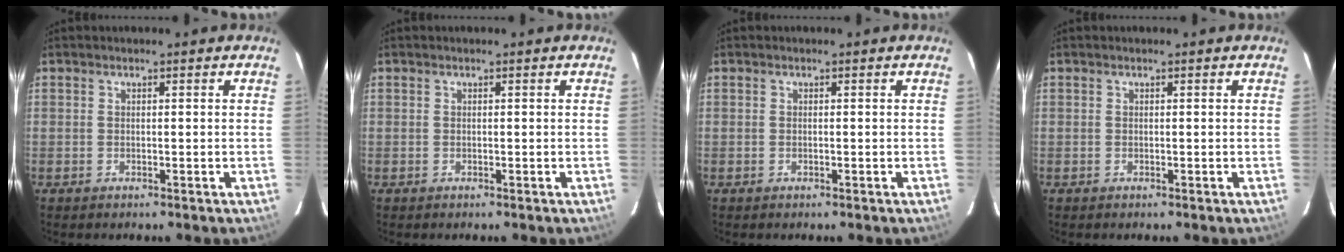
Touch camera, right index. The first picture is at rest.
{"total": 0.0}
{"total": 0.0}
{"total": 0.0}